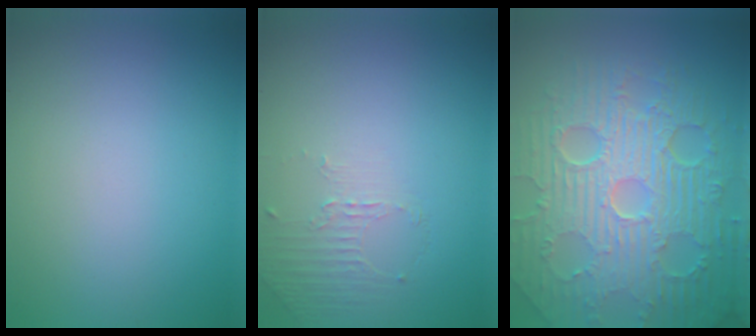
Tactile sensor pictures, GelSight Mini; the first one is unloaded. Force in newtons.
{"total": 1.2, "press": 0.4, "slide": 1.1}
{"total": 11.6, "press": 7.5, "slide": 8.9}